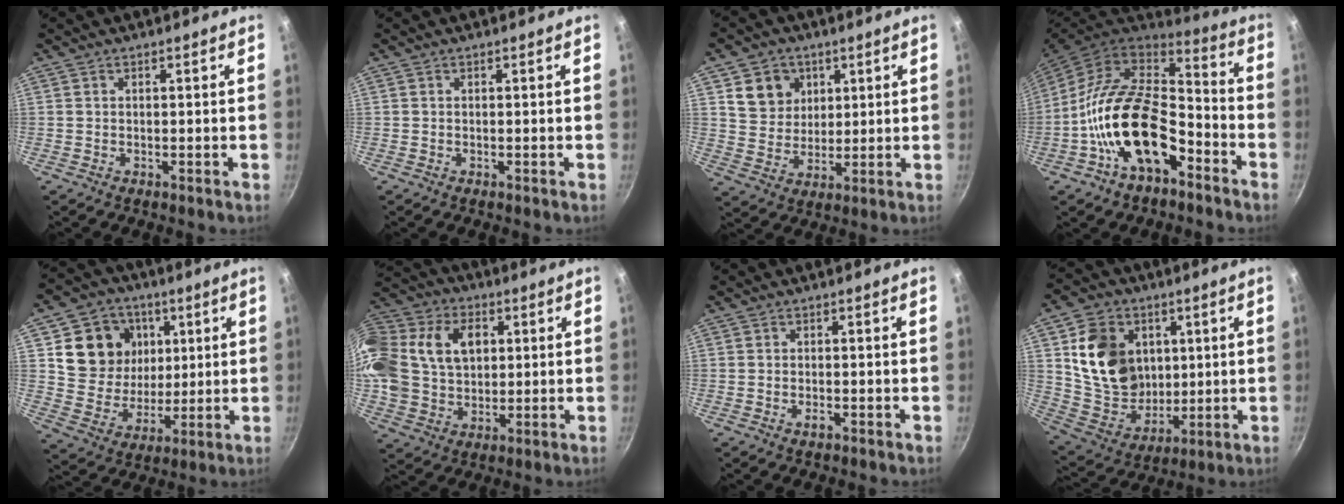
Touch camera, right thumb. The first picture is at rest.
{"total": 0.0}
{"total": 8.8, "force": [3.4, 7.6, 3.1], "torque": [-0.020, -0.012, 0.063]}
{"total": 20.3, "force": [-7.6, 11.2, 15.2], "torque": [-0.240, 0.058, -0.144]}
{"total": 14.7, "force": [4.6, 12.6, 5.9], "torque": [-0.073, -0.016, 0.085]}
{"total": 25.3, "force": [5.9, 18.6, 16.0], "torque": [-0.347, 0.034, 0.101]}
{"total": 1.3, "force": [-0.6, 0.7, 1.0], "torque": [-0.020, 0.002, -0.013]}
{"total": 18.0, "force": [4.3, 14.5, 9.8], "torque": [-0.140, -0.018, 0.093]}